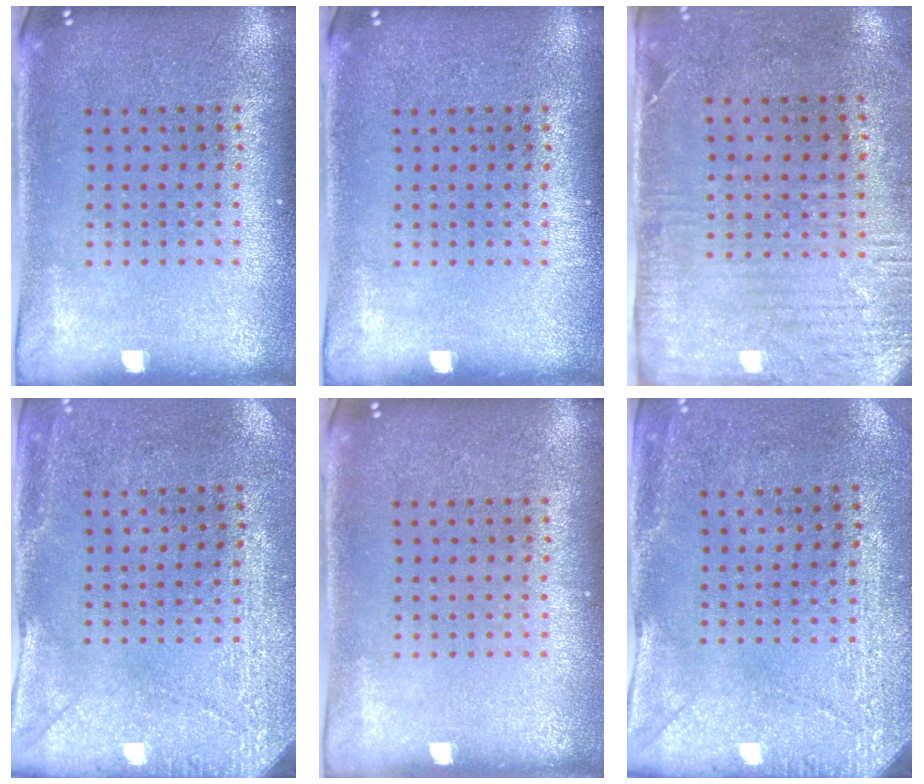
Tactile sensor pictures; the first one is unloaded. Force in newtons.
{"total": 0.0}
{"total": 2.9, "press": 2.3, "slide": 1.7}
{"total": 2.9, "press": 2.5, "slide": 1.5}
{"total": 0.0}
{"total": 2.9, "press": 2.5, "slide": 1.5}